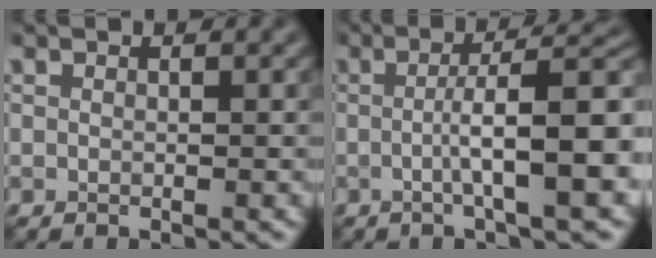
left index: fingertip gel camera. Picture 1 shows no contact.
{"total": 8.0, "force": [-0.5, 1.5, 7.9], "torque": [-0.107, 0.010, -0.010]}